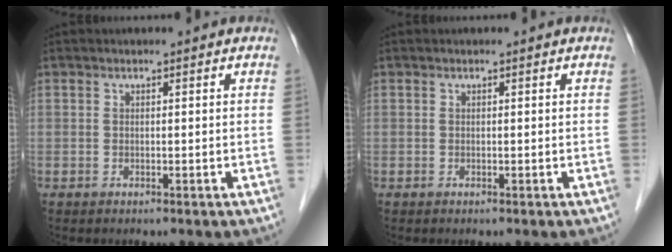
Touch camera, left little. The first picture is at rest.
{"total": 0.0}